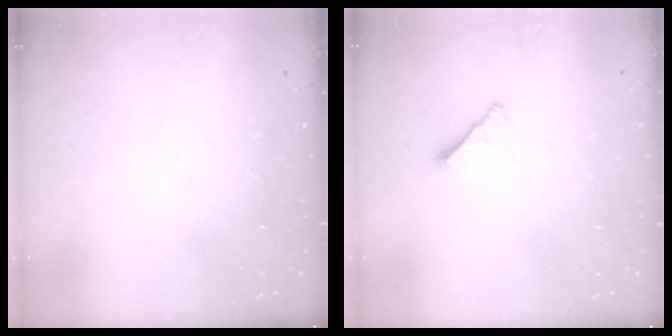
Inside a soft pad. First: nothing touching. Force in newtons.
{"total": 2.2, "press": 2.1, "slide": 0.6}